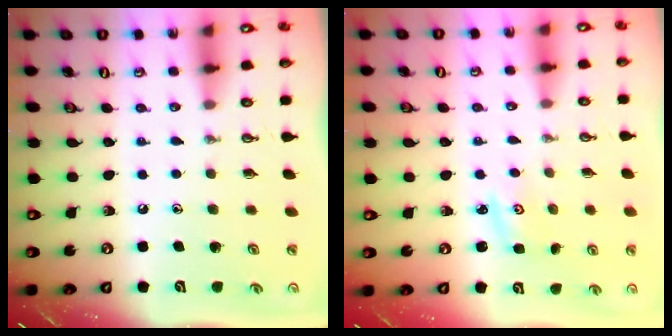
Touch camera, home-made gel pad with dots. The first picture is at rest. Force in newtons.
{"total": 2.8, "press": 2.8, "slide": 0.3}